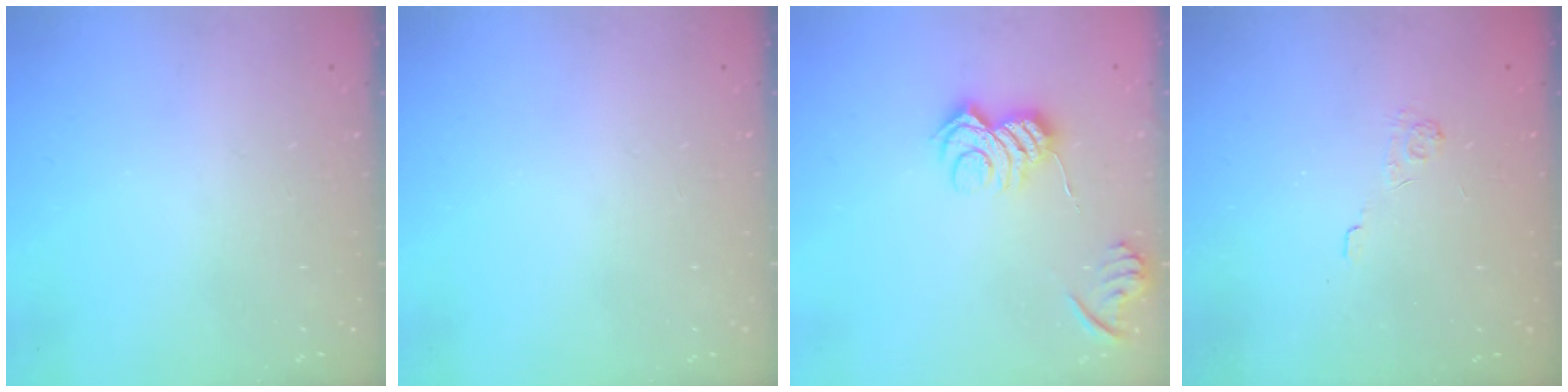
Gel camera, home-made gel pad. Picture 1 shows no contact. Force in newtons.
{"total": 0.0}
{"total": 10.7, "press": 10.7, "slide": 0.3}
{"total": 2.1, "press": 1.5, "slide": 1.4}